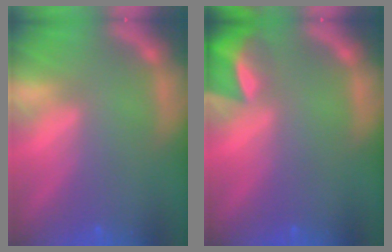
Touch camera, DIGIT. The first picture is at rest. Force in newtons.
{"total": 4.9}